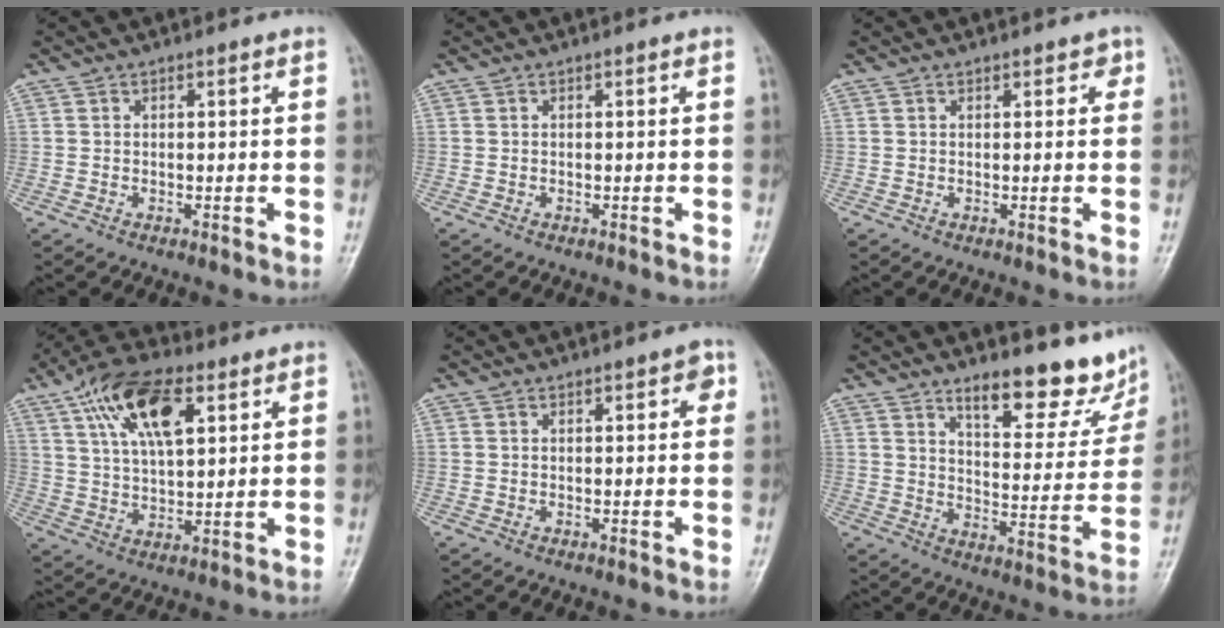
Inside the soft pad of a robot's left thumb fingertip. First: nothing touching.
{"total": 0.0}
{"total": 1.4, "force": [0.9, 0.9, 0.6], "torque": [0.008, -0.002, 0.005]}
{"total": 14.2, "force": [6.3, 6.5, 11.0], "torque": [-0.184, -0.005, 0.111]}
{"total": 2.2, "force": [1.0, 1.0, 1.7], "torque": [-0.011, 0.000, 0.010]}
{"total": 14.0, "force": [10.9, 4.5, 7.5], "torque": [-0.059, -0.088, 0.155]}